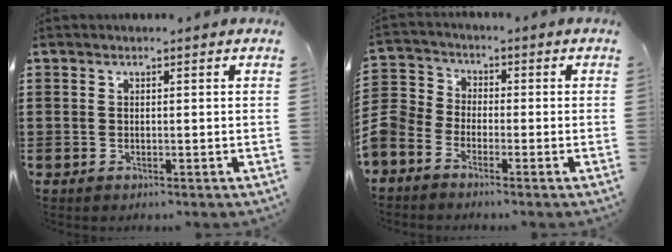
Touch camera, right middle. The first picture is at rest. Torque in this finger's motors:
{"motor_torque": [2.14, 0.00, 0.57, 0.21]}